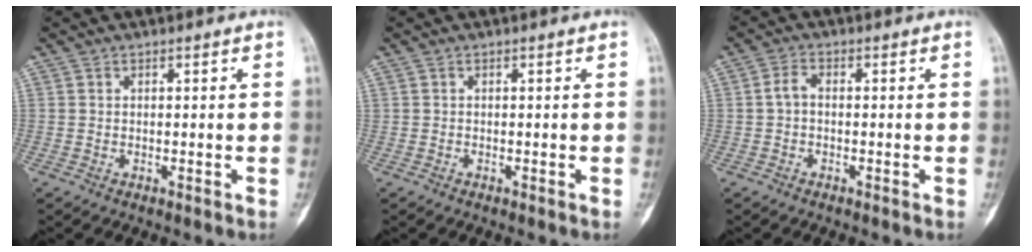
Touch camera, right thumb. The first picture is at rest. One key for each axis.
{"total": 0.0}
{"total": 2.4, "fx": -0.4, "fy": 1.4, "fz": 1.8, "tx": -0.036, "ty": 0.008, "tz": -0.012}